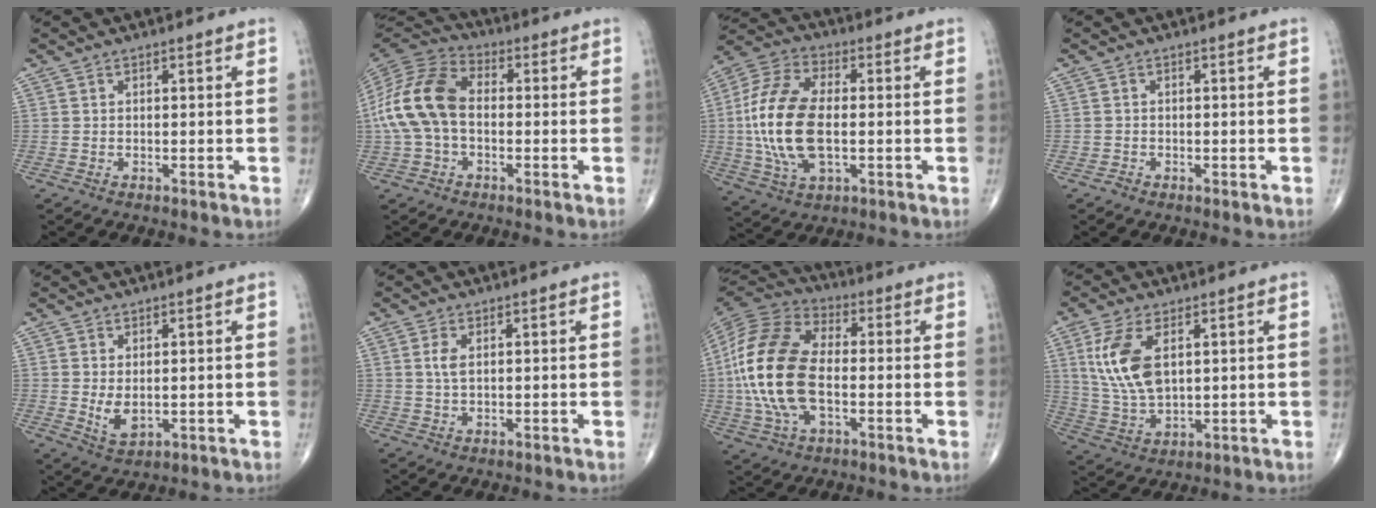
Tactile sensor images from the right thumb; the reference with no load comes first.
{"total": 14.7, "force": [-0.5, 9.5, 11.2], "torque": [-0.232, 0.036, -0.019]}
{"total": 18.1, "force": [-0.9, 9.5, 15.3], "torque": [-0.327, 0.009, -0.016]}
{"total": 0.7, "force": [-0.4, 0.5, 0.1], "torque": [0.000, 0.002, -0.012]}
{"total": 4.0, "force": [0.1, 2.4, 3.3], "torque": [-0.053, -0.011, 0.012]}
{"total": 2.7, "force": [0.7, 1.3, 2.2], "torque": [-0.048, 0.001, 0.015]}
{"total": 19.9, "force": [-1.6, 11.0, 16.6], "torque": [-0.355, 0.015, -0.034]}
{"total": 10.9, "force": [2.8, 5.7, 8.9], "torque": [-0.182, -0.009, 0.059]}